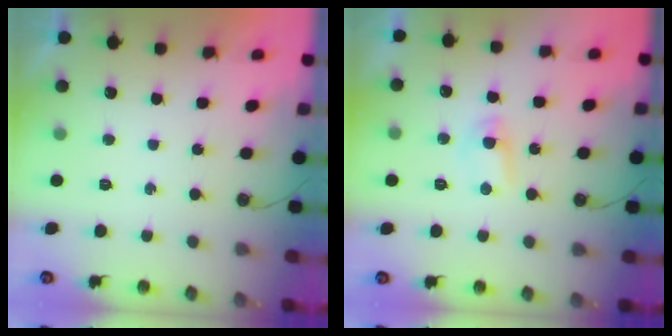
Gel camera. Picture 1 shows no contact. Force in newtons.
{"total": 5.1, "press": 5.0, "slide": 0.5}